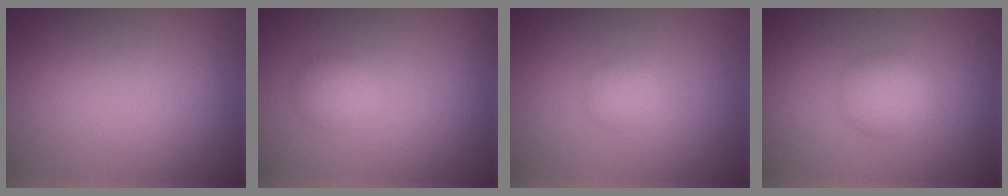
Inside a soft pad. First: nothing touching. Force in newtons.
{"total": 1.7, "press": 1.7, "slide": 0.1}
{"total": 1.3, "press": 1.3, "slide": 0.1}
{"total": 2.5, "press": 2.5, "slide": 0.1}